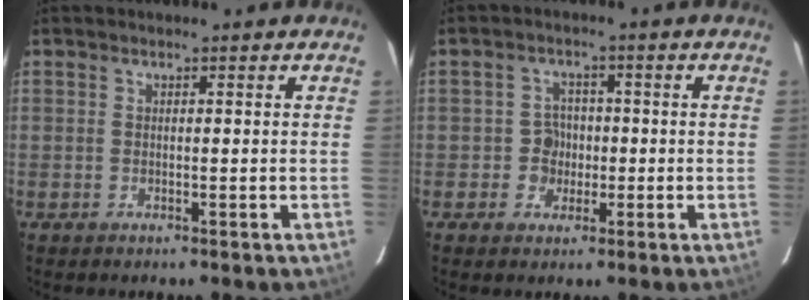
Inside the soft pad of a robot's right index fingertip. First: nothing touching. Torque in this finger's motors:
{"motor_torque": [0.17, 0.11, 0.05, 0.02]}